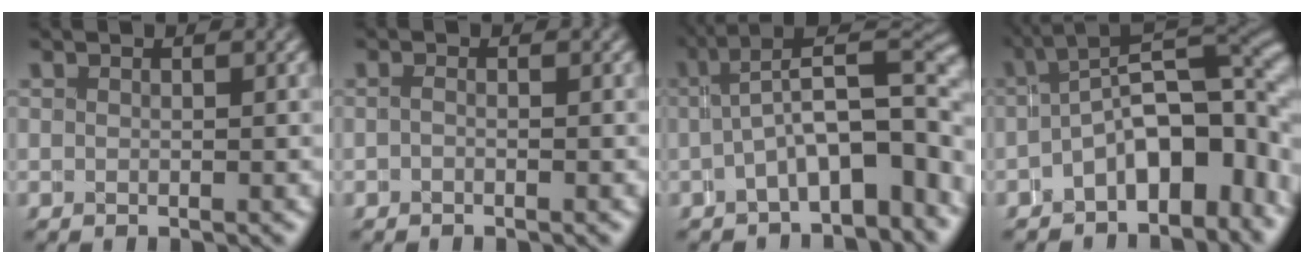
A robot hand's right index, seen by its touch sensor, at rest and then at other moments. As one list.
[{"total": 0.7, "force": [-0.6, -0.3, 0.0], "torque": [0.005, 0.005, -0.014]}, {"total": 7.5, "force": [-1.4, 2.7, 6.9], "torque": [-0.087, -0.003, -0.015]}, {"total": 9.3, "force": [-0.6, 5.3, 7.6], "torque": [-0.078, 0.010, -0.022]}]